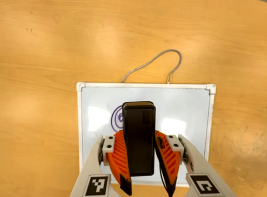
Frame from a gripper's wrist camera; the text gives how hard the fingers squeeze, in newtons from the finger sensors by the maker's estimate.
{"total": 6.3, "left": 5.6, "right": 7.0}